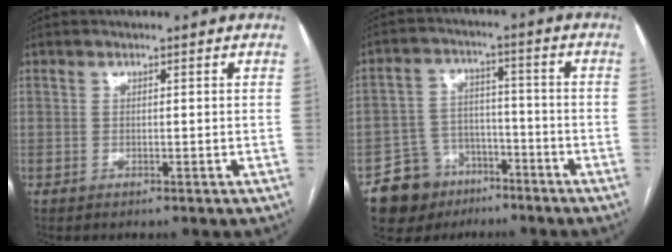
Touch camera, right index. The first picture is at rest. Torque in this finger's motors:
{"motor_torque": [-0.02, -0.06, -0.51, -0.21]}